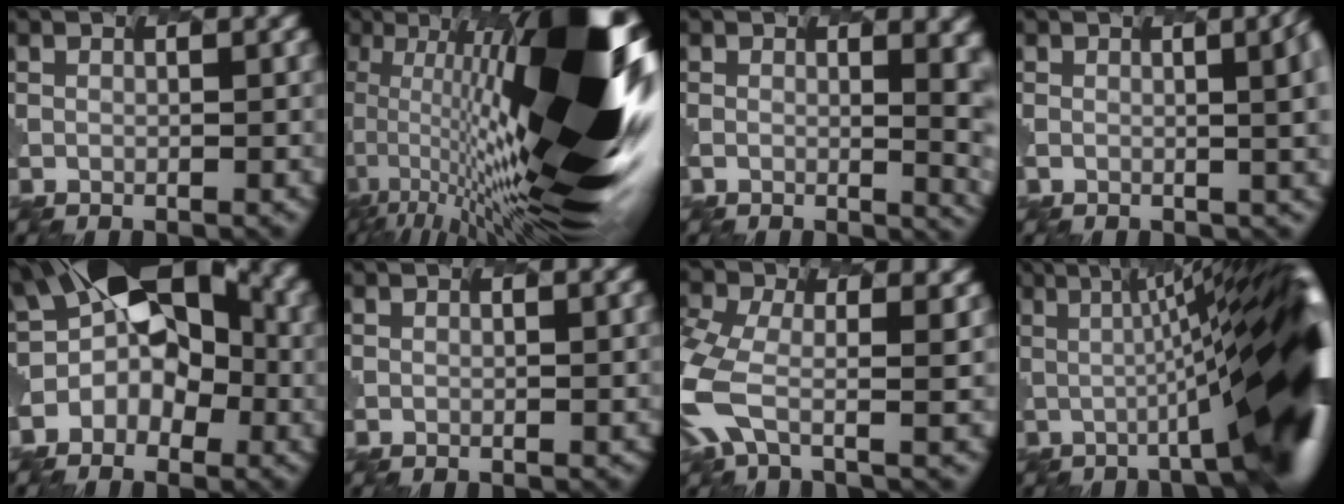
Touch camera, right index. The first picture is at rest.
{"total": 18.4, "force": [0.6, 4.2, 18.0], "torque": [-0.301, 0.026, -0.018]}
{"total": 4.7, "force": [0.8, 1.6, 4.3], "torque": [-0.026, 0.012, -0.008]}
{"total": 7.3, "force": [1.3, 3.6, 6.3], "torque": [-0.012, 0.046, -0.018]}
{"total": 12.2, "force": [-0.2, 9.1, 8.1], "torque": [-0.119, 0.018, -0.031]}
{"total": 0.9, "force": [-0.1, 0.7, 0.6], "torque": [0.000, -0.002, 0.001]}
{"total": 4.2, "force": [-1.5, 1.7, 3.6], "torque": [-0.131, -0.007, -0.059]}
{"total": 15.1, "force": [0.4, 2.6, 14.9], "torque": [-0.150, 0.029, -0.009]}